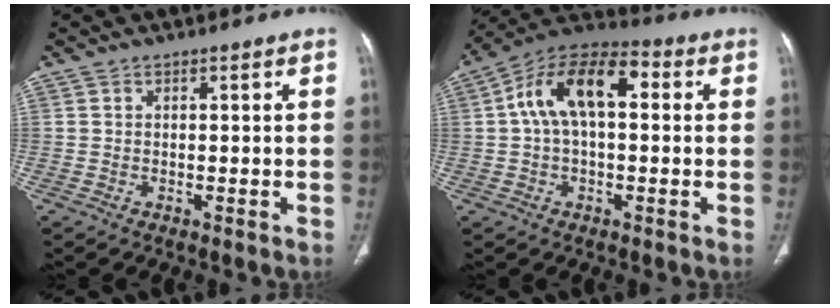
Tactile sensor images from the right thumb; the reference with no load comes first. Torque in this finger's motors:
{"motor_torque": [0.26, 0.27, 0.49, -0.09, 0.15]}